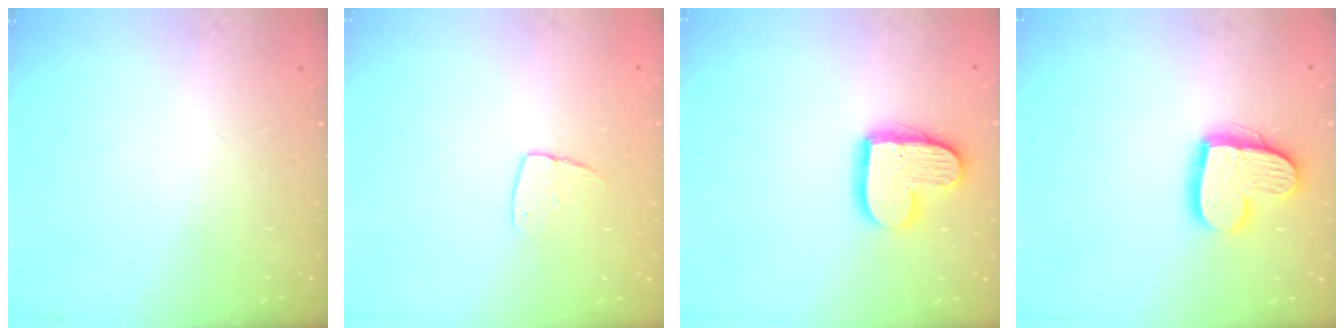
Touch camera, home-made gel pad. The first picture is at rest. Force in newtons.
{"total": 6.0, "press": 6.0, "slide": 0.3}
{"total": 14.4, "press": 14.3, "slide": 1.0}
{"total": 13.9, "press": 13.9, "slide": 1.0}